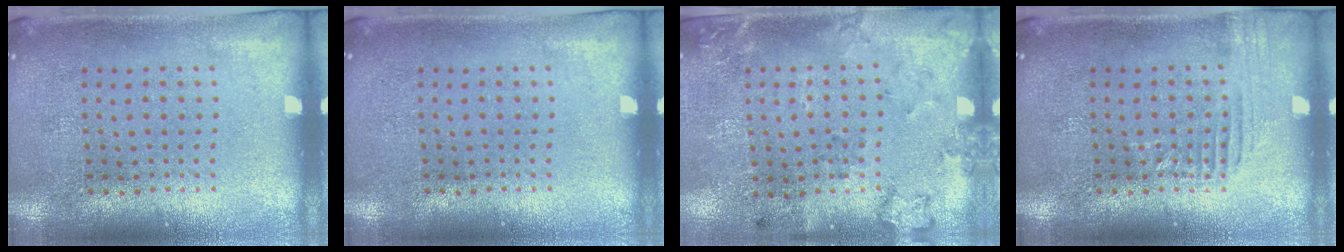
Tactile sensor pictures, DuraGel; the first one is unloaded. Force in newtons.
{"total": 0.0}
{"total": 2.0, "press": 1.4, "slide": 1.5}
{"total": 1.3, "press": 1.3, "slide": 0.2}